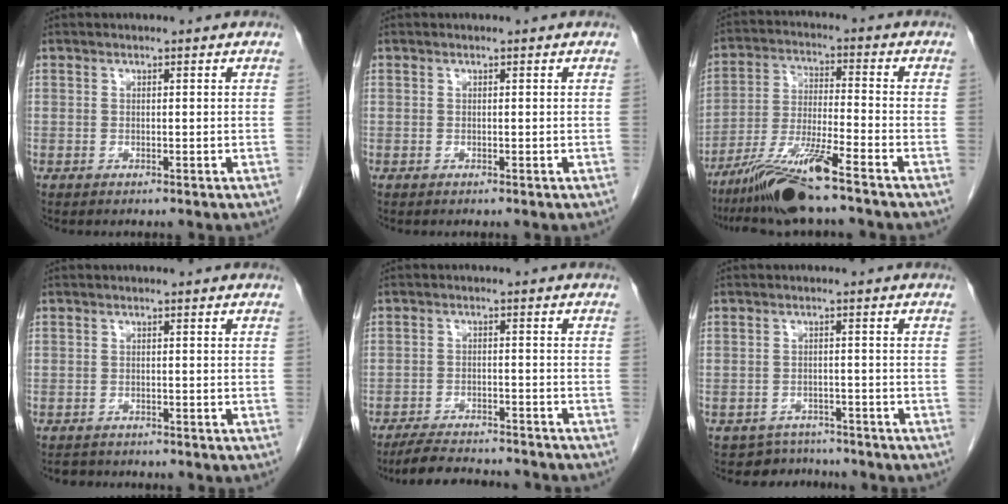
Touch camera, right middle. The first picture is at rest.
{"total": 0.0}
{"total": 11.3, "force": [-8.3, -0.2, 7.6], "torque": [-0.150, -0.027, -0.153]}
{"total": 1.7, "force": [-1.6, 0.6, -0.1], "torque": [-0.006, -0.005, -0.026]}
{"total": 10.6, "force": [-10.0, 1.5, 3.4], "torque": [-0.054, -0.003, -0.143]}
{"total": 4.0, "force": [-3.6, 1.5, -1.2], "torque": [0.020, 0.016, -0.054]}